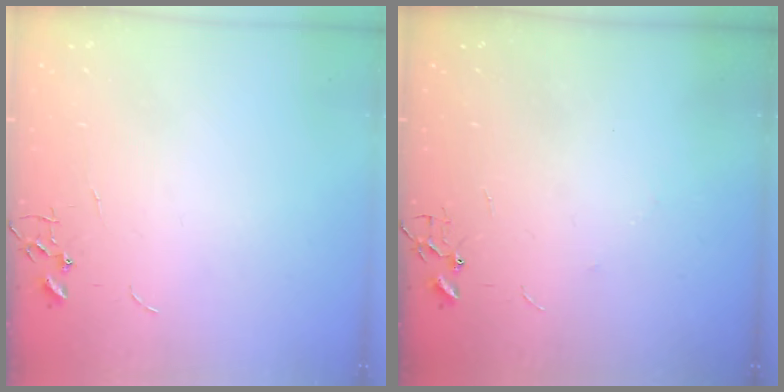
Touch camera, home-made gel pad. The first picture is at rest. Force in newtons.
{"total": 3.3, "press": 3.0, "slide": 1.2}